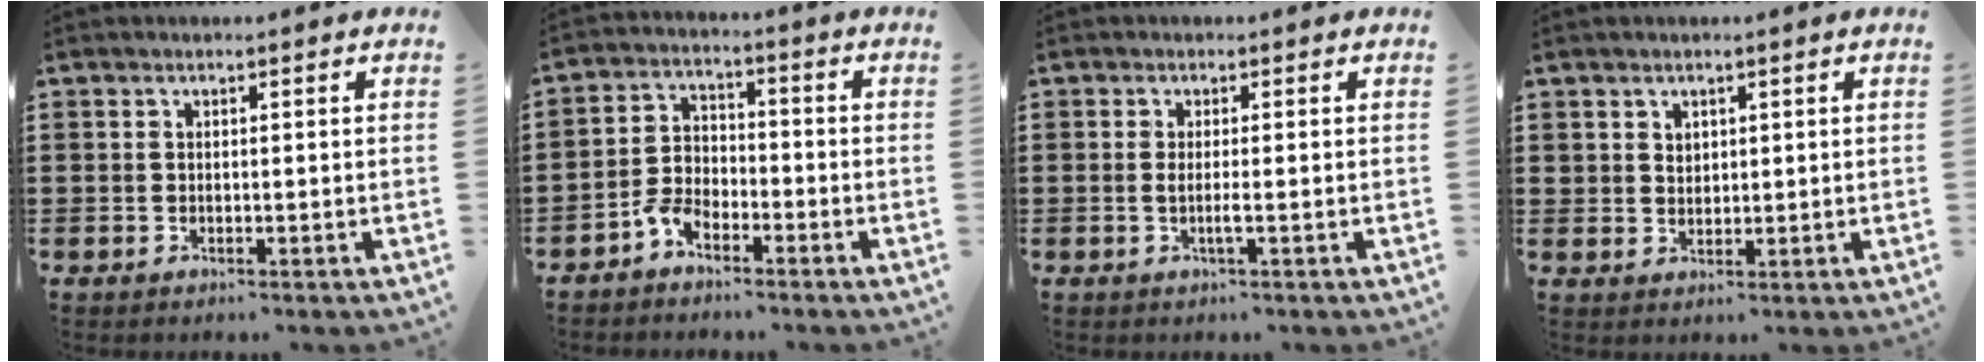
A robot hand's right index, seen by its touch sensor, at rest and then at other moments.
{"total": 4.3, "force": [-3.3, 2.2, 1.8], "torque": [-0.047, 0.008, -0.067]}
{"total": 1.8, "force": [-0.4, -0.1, 1.7], "torque": [-0.032, -0.003, -0.009]}
{"total": 1.8, "force": [1.3, 1.2, 0.3], "torque": [-0.008, 0.005, 0.025]}